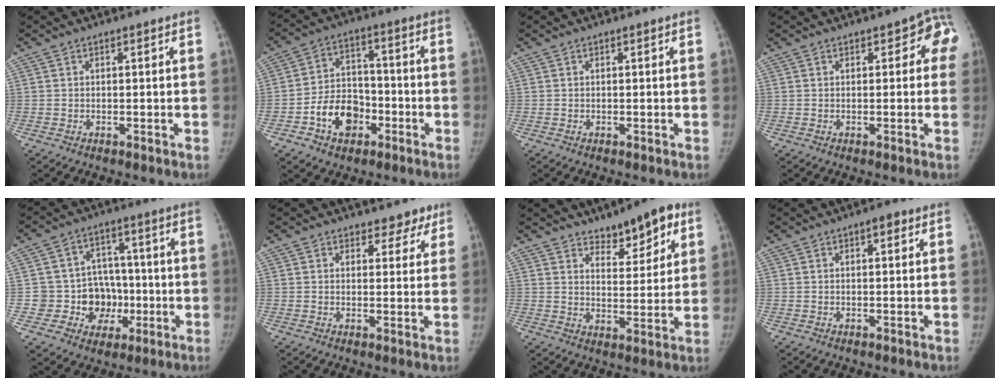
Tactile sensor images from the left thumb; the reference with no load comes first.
{"total": 11.0, "force": [-4.6, 8.0, 6.1], "torque": [-0.068, 0.036, -0.079]}
{"total": 0.0}
{"total": 4.9, "force": [1.3, 2.8, 3.8], "torque": [-0.004, 0.005, 0.003]}
{"total": 10.8, "force": [-1.9, 10.0, 3.5], "torque": [0.015, 0.027, -0.024]}
{"total": 4.2, "force": [3.2, 2.7, 0.7], "torque": [0.024, -0.019, 0.034]}
{"total": 9.7, "force": [6.3, 4.1, 6.0], "torque": [-0.057, -0.035, 0.098]}
{"total": 1.9, "force": [0.9, 0.8, 1.5], "torque": [-0.017, 0.001, 0.009]}